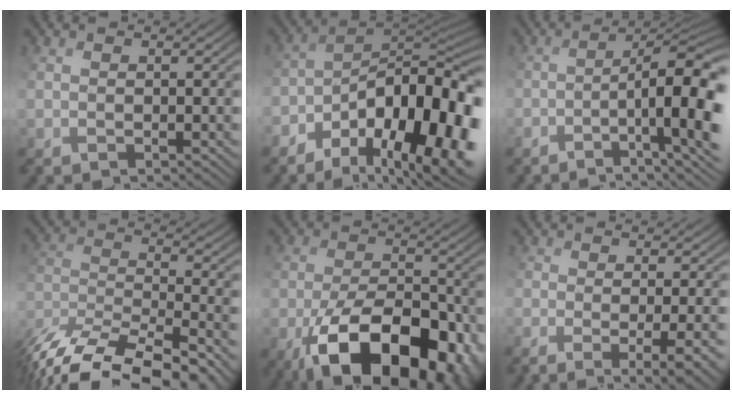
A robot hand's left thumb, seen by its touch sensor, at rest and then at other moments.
{"total": 16.4, "force": [-7.9, 7.9, 12.0], "torque": [-0.202, -0.015, -0.104]}
{"total": 13.3, "force": [-4.3, 4.0, 12.0], "torque": [-0.159, 0.003, -0.044]}
{"total": 15.4, "force": [-12.9, 4.4, 7.2], "torque": [-0.155, -0.022, -0.193]}
{"total": 14.0, "force": [-7.2, 7.2, 9.6], "torque": [-0.175, -0.022, -0.104]}
{"total": 8.6, "force": [-3.2, 3.0, 7.4], "torque": [-0.101, -0.001, -0.023]}